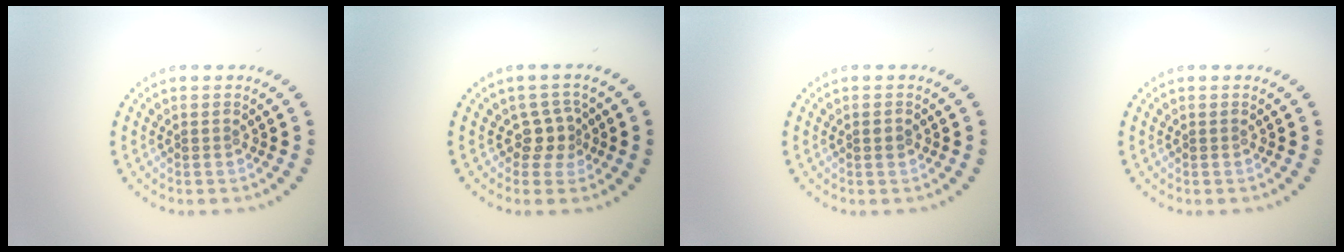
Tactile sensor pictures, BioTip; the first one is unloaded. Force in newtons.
{"total": 2.2, "press": 1.6, "slide": 1.5}
{"total": 1.1, "press": 1.1, "slide": 0.2}
{"total": 0.0}